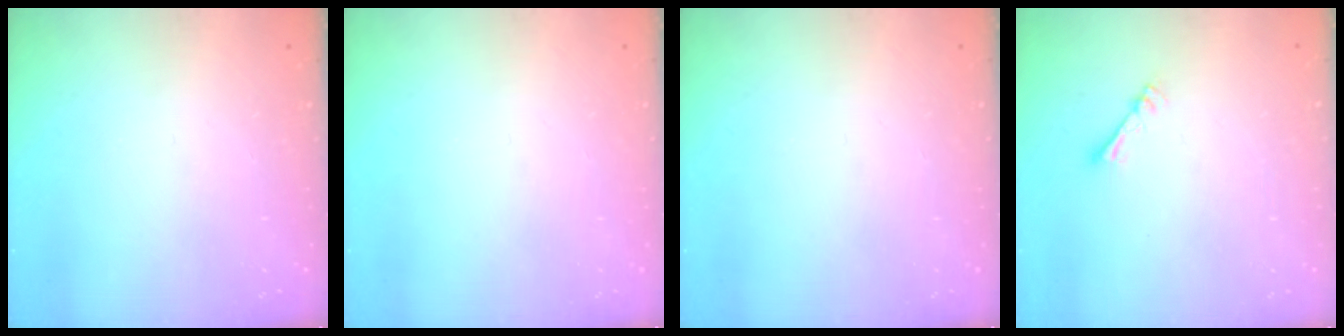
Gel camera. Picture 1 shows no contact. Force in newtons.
{"total": 0.0}
{"total": 0.0}
{"total": 2.3, "press": 2.2, "slide": 0.4}